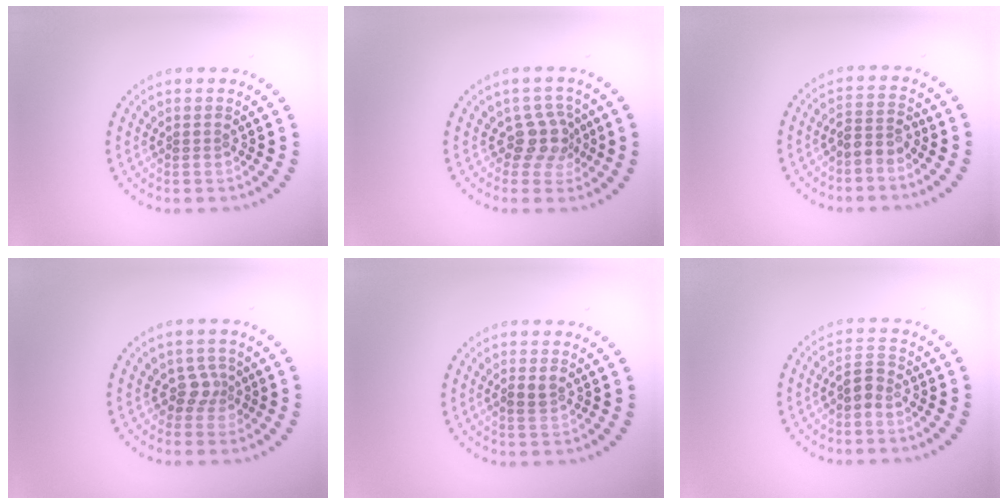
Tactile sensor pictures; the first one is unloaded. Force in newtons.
{"total": 2.8, "press": 2.1, "slide": 1.8}
{"total": 2.1, "press": 1.7, "slide": 1.2}
{"total": 1.9, "press": 1.4, "slide": 1.3}
{"total": 1.2, "press": 1.2, "slide": 0.3}
{"total": 1.8, "press": 1.6, "slide": 0.9}